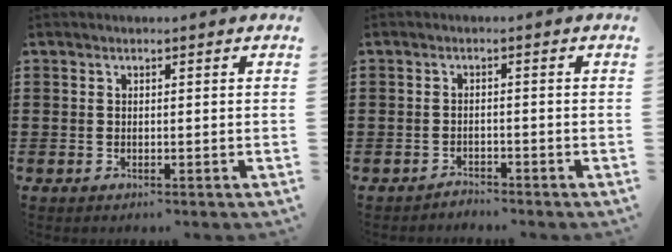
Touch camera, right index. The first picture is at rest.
{"total": 1.6, "force": [-1.6, 0.2, -0.1], "torque": [-0.004, 0.004, -0.035]}